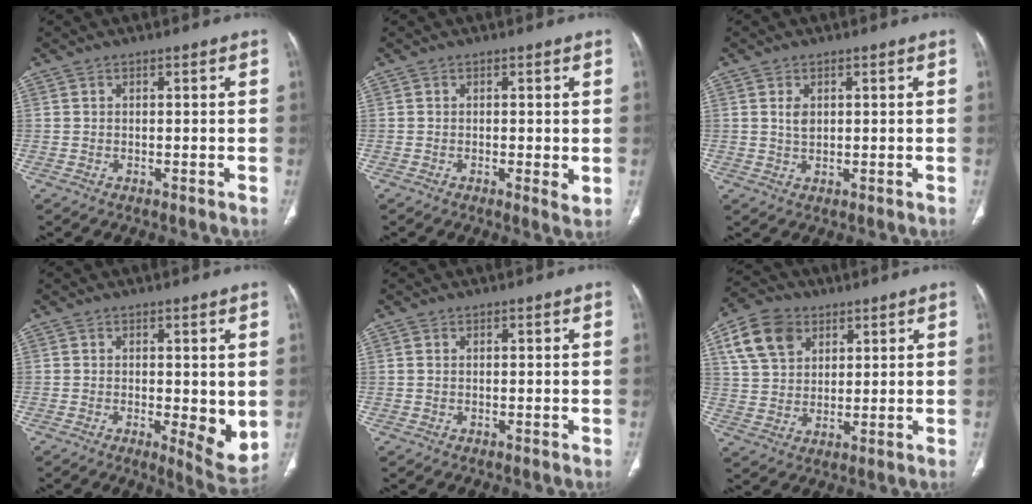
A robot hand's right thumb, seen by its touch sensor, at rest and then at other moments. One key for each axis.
{"total": 2.5, "fx": -0.3, "fy": 0.8, "fz": 2.4, "tx": -0.041, "ty": -0.009, "tz": -0.007}
{"total": 2.6, "fx": 0.7, "fy": 1.7, "fz": 1.8, "tx": -0.028, "ty": -0.003, "tz": 0.018}
{"total": 7.1, "fx": -0.4, "fy": 2.5, "fz": 6.6, "tx": -0.085, "ty": -0.020, "tz": -0.003}
{"total": 0.7, "fx": 0.2, "fy": 0.5, "fz": 0.5, "tx": -0.014, "ty": 0.004, "tz": 0.008}
{"total": 11.0, "fx": 5.0, "fy": 7.9, "fz": 5.7, "tx": -0.090, "ty": -0.005, "tz": 0.097}